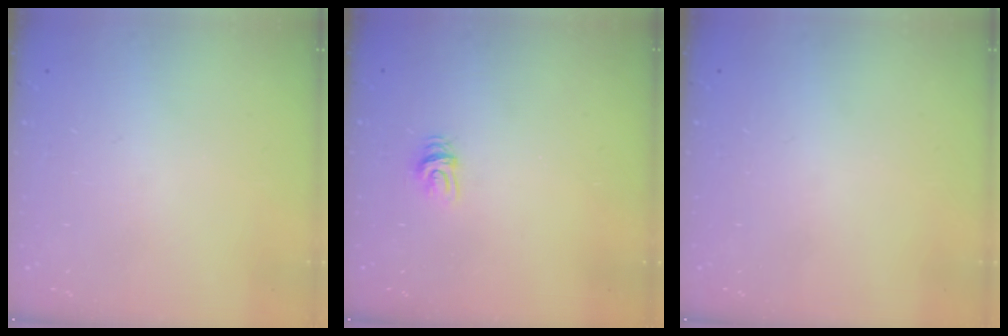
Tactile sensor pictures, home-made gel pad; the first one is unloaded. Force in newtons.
{"total": 4.3, "press": 4.3, "slide": 0.3}
{"total": 0.0}